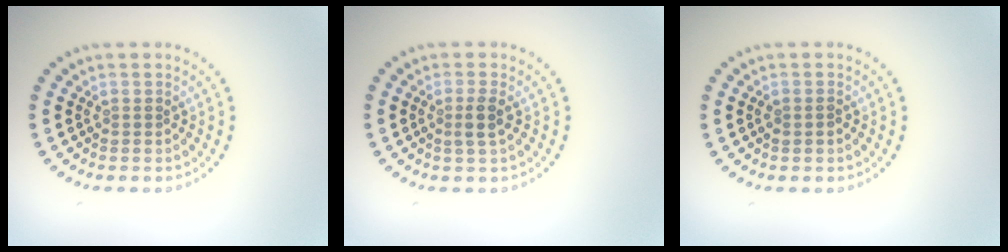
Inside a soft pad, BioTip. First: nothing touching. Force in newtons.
{"total": 1.6, "press": 1.3, "slide": 0.9}
{"total": 0.8, "press": 0.7, "slide": 0.2}